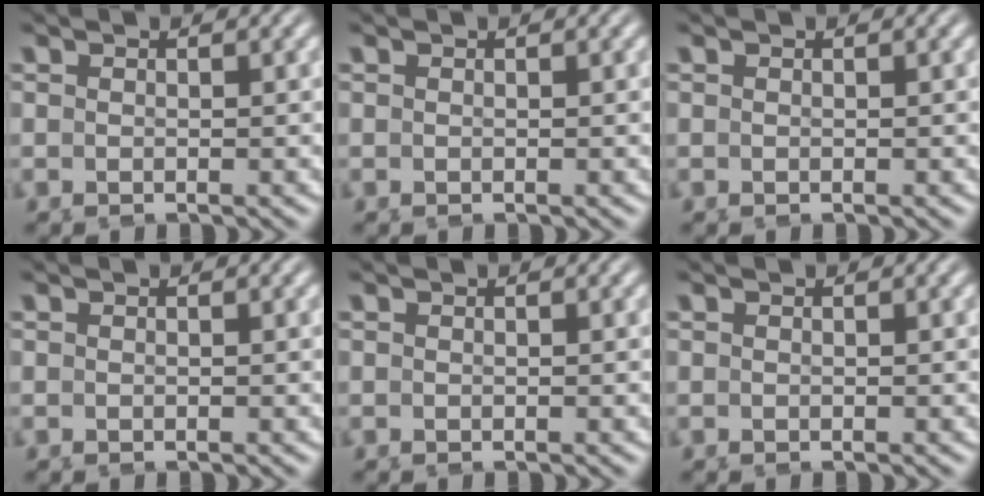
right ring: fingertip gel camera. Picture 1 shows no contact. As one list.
[{"total": 0.0}, {"total": 0.0}, {"total": 0.0}, {"total": 0.0}, {"total": 0.0}]